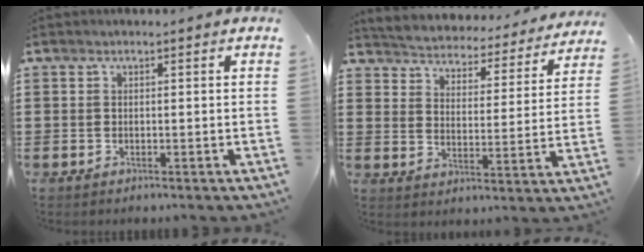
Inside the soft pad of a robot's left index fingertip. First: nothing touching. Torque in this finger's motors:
{"motor_torque": [2.14, 0.00, 0.75, 0.09]}